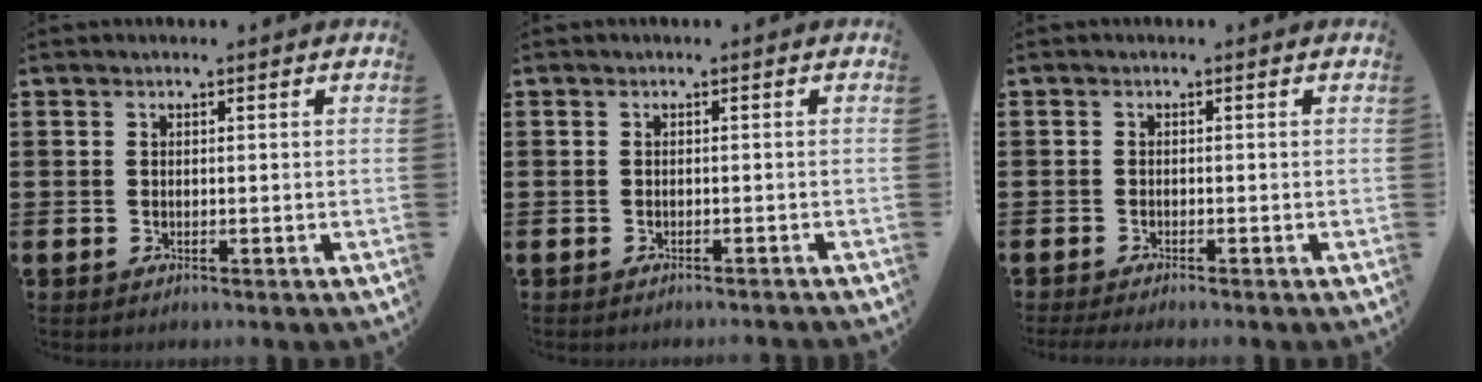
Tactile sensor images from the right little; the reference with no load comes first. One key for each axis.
{"total": 0.5, "fx": -0.5, "fy": -0.1, "fz": 0.0, "tx": 0.000, "ty": -0.001, "tz": -0.011}
{"total": 0.9, "fx": -0.6, "fy": 0.0, "fz": 0.6, "tx": -0.008, "ty": -0.002, "tz": -0.013}